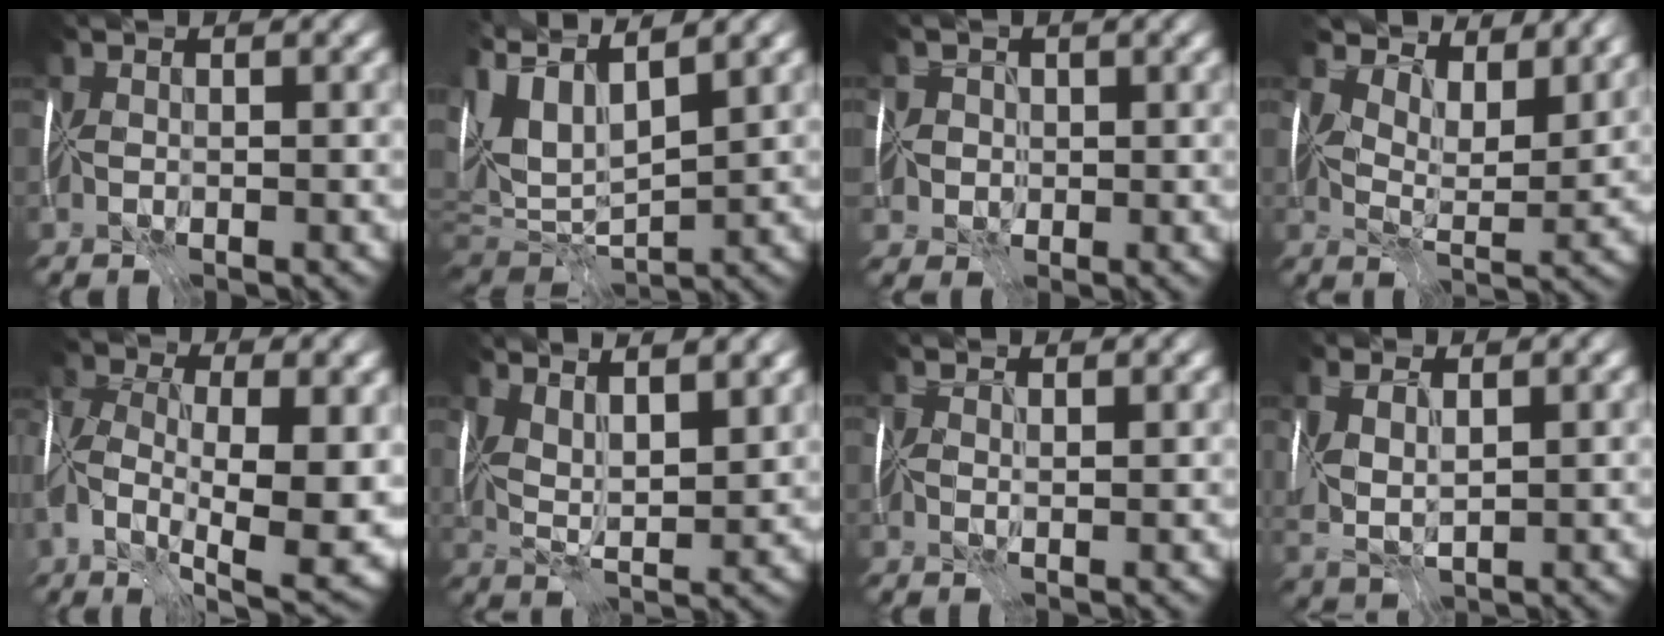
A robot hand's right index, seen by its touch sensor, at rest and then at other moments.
{"total": 8.0, "force": [2.8, 3.3, 6.7], "torque": [-0.162, 0.001, 0.052]}
{"total": 2.9, "force": [0.4, 2.7, 0.8], "torque": [-0.009, 0.013, -0.001]}
{"total": 6.4, "force": [5.9, 1.4, 2.2], "torque": [-0.052, -0.006, 0.091]}
{"total": 13.2, "force": [-2.1, 6.4, 11.3], "torque": [-0.202, -0.024, -0.028]}
{"total": 5.4, "force": [3.9, 1.0, 3.7], "torque": [-0.067, 0.008, 0.060]}
{"total": 1.2, "force": [1.1, -0.4, -0.1], "torque": [-0.007, -0.002, 0.019]}
{"total": 3.0, "force": [0.6, 1.4, 2.6], "torque": [-0.074, -0.003, 0.021]}